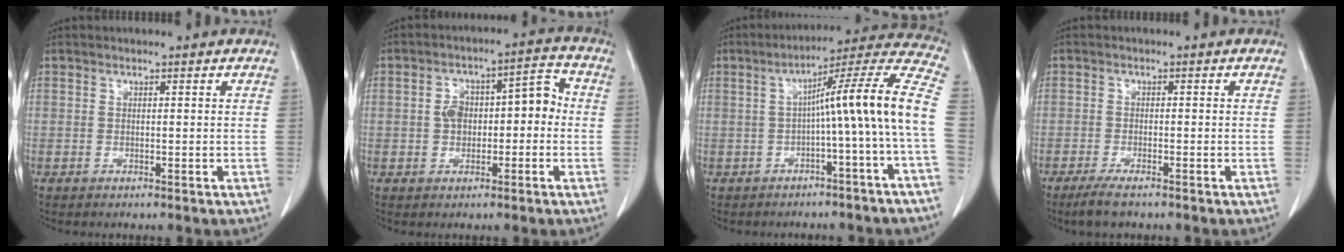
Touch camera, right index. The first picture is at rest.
{"total": 7.7, "force": [-0.5, 4.3, 6.4], "torque": [-0.099, 0.046, -0.007]}
{"total": 13.7, "force": [-1.3, -1.9, 13.6], "torque": [-0.177, 0.036, -0.025]}
{"total": 3.7, "force": [-2.8, 0.5, 2.3], "torque": [-0.048, -0.008, -0.049]}